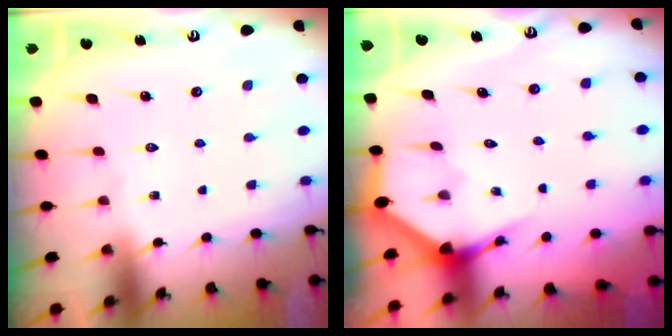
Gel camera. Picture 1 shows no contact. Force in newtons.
{"total": 3.6, "press": 3.6, "slide": 0.2}